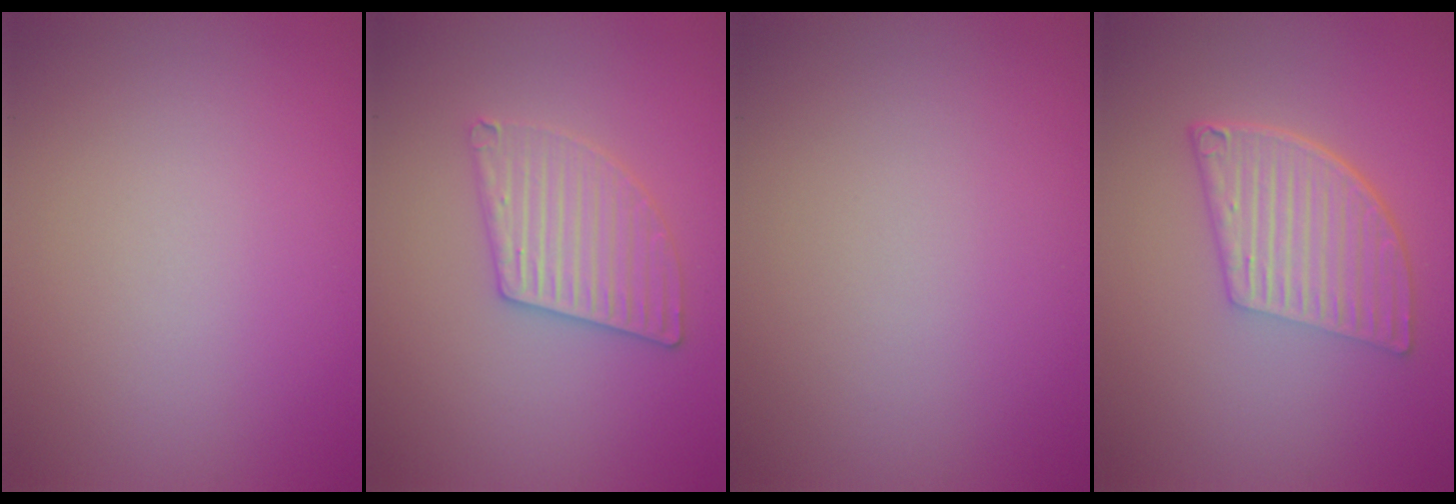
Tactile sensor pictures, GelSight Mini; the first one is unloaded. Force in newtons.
{"total": 3.0, "press": 3.0, "slide": 0.2}
{"total": 0.0}
{"total": 6.3, "press": 4.3, "slide": 4.6}